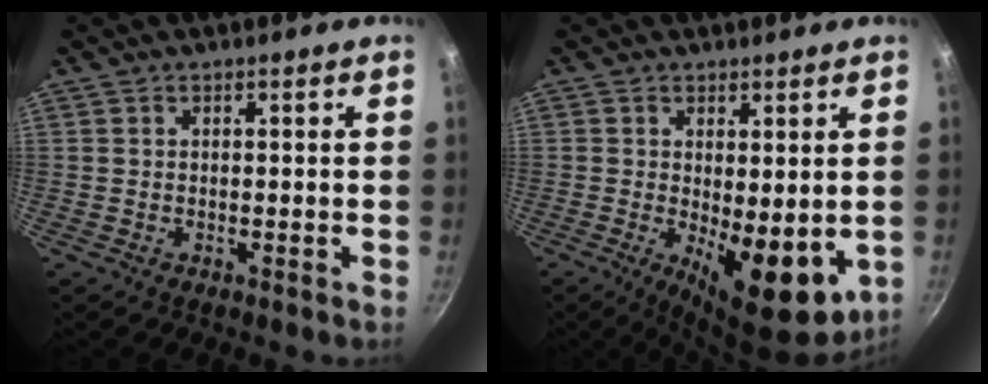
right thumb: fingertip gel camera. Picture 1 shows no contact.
{"total": 11.4, "force": [-1.4, 4.8, 10.3], "torque": [-0.121, -0.014, -0.005]}